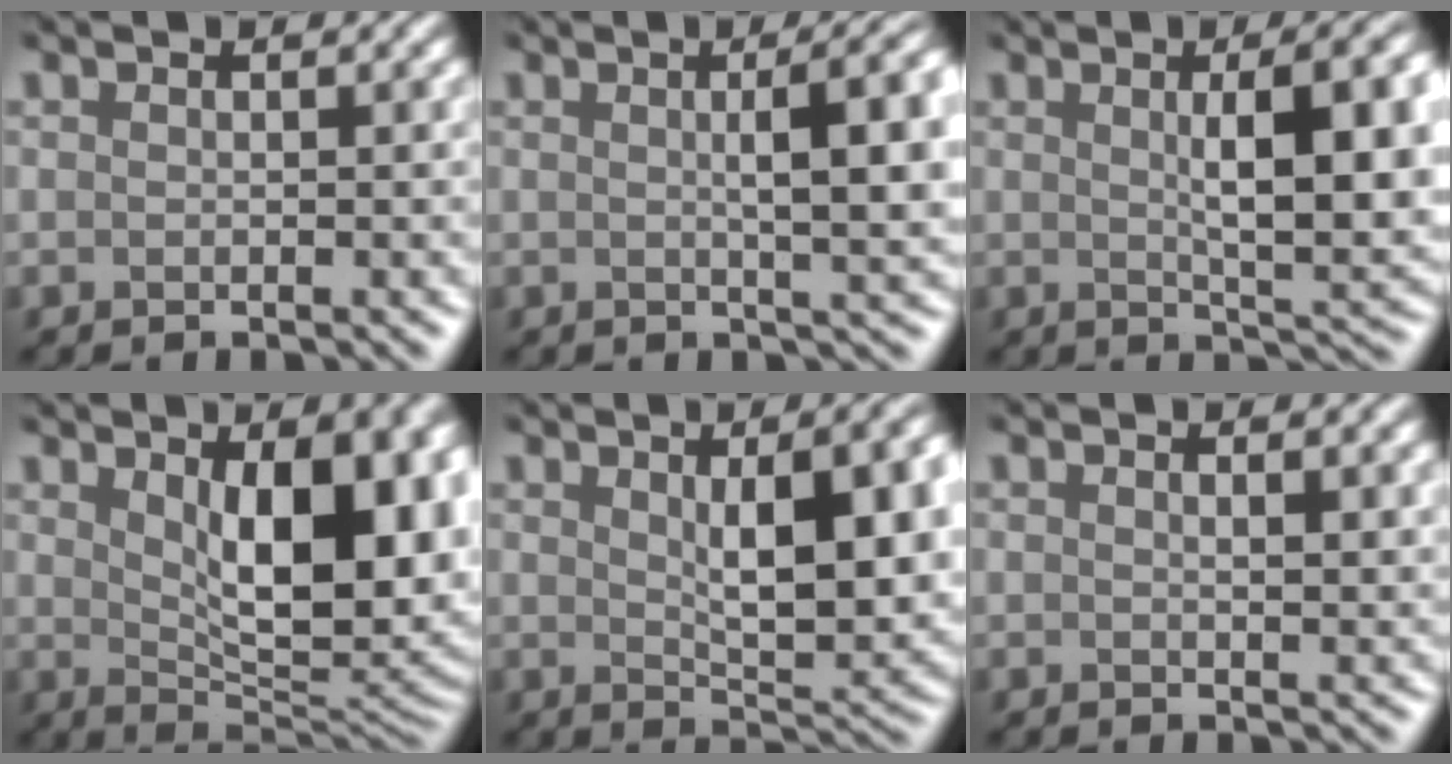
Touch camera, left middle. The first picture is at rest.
{"total": 6.4, "force": [0.8, 1.2, 6.2], "torque": [-0.062, 0.012, 0.012]}
{"total": 8.1, "force": [0.9, 1.5, 7.9], "torque": [-0.101, 0.002, 0.020]}
{"total": 10.1, "force": [2.2, 3.7, 9.2], "torque": [-0.108, -0.007, 0.041]}
{"total": 7.4, "force": [1.4, 1.7, 7.0], "torque": [-0.108, -0.008, 0.034]}
{"total": 1.0, "force": [0.6, -0.5, 0.6], "torque": [-0.008, 0.002, 0.008]}